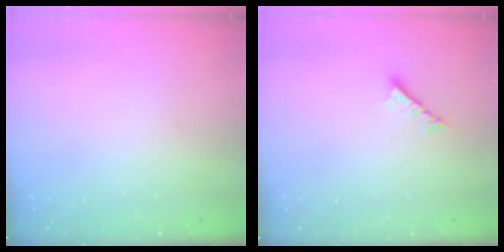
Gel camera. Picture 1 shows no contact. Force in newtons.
{"total": 2.4, "press": 2.4, "slide": 0.2}